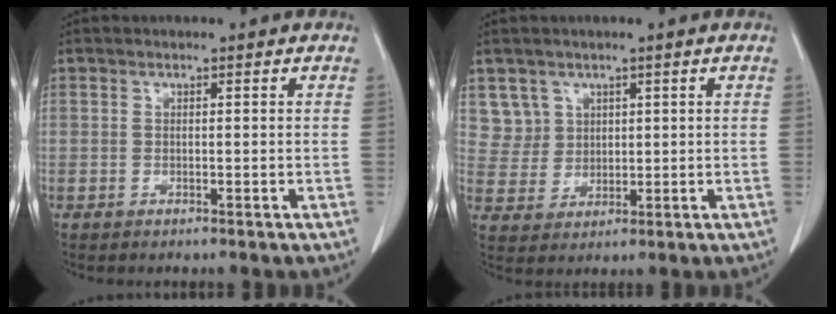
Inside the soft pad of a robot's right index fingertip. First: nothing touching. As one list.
[{"total": 4.7, "force": [2.5, 3.9, -0.3], "torque": [0.014, 0.003, 0.055]}]